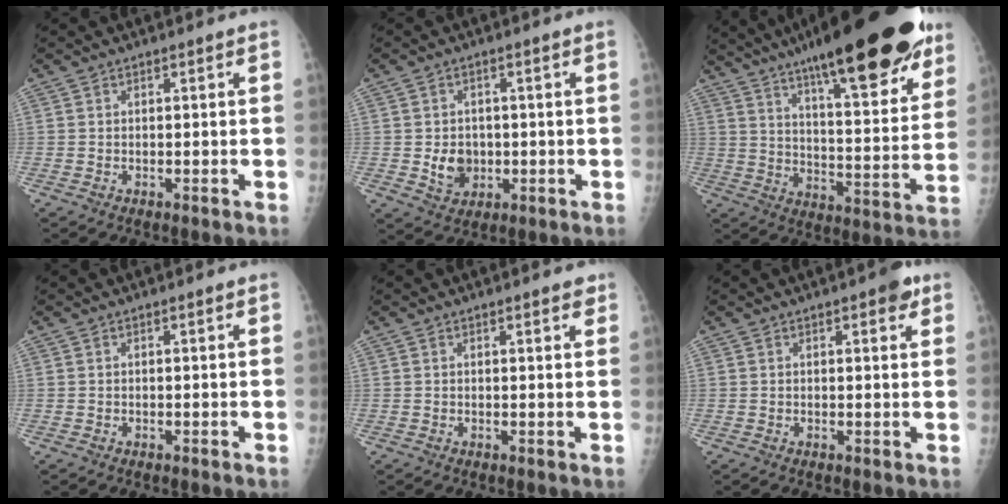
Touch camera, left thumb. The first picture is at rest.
{"total": 5.4, "force": [-0.5, 4.5, 2.9], "torque": [-0.027, 0.001, 0.000]}
{"total": 30.8, "force": [20.8, 7.3, 21.5], "torque": [-0.295, -0.061, 0.302]}
{"total": 0.0}
{"total": 1.8, "force": [1.3, 0.5, 1.2], "torque": [-0.010, -0.004, 0.014]}
{"total": 3.3, "force": [1.9, 1.1, 2.5], "torque": [-0.023, -0.004, 0.018]}